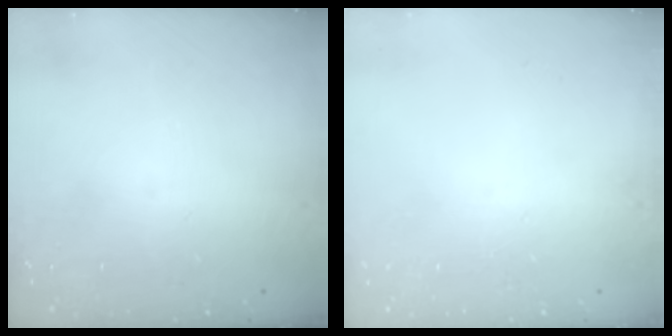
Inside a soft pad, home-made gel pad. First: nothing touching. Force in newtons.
{"total": 0.0}